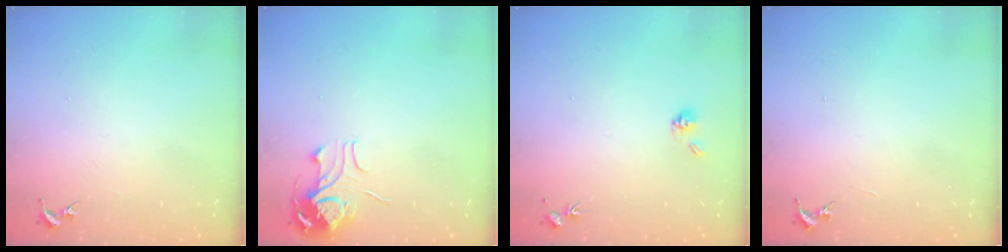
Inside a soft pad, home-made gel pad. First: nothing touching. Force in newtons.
{"total": 9.2, "press": 9.2, "slide": 0.7}
{"total": 4.4, "press": 3.9, "slide": 2.1}
{"total": 0.0}